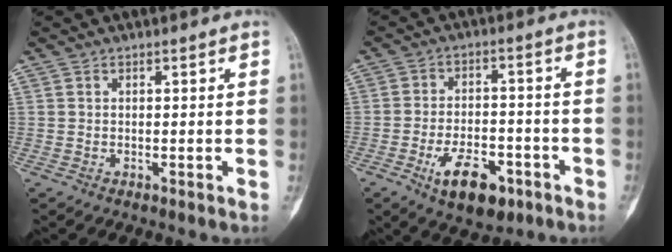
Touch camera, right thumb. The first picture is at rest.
{"total": 10.6, "force": [-5.3, 5.7, 7.3], "torque": [-0.101, 0.025, -0.080]}